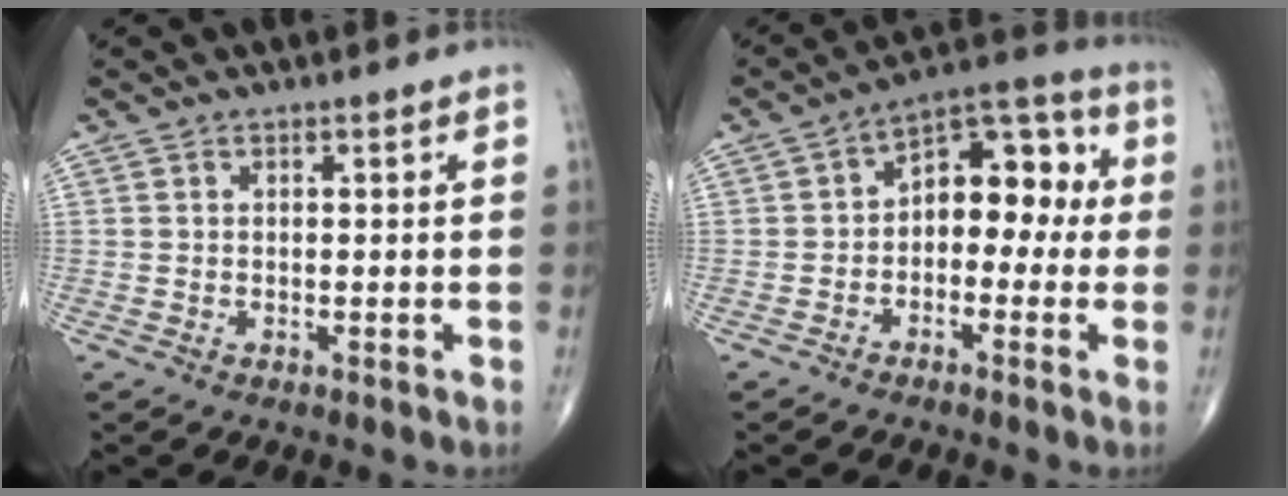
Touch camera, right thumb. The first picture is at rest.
{"total": 11.2, "force": [-0.1, 7.1, 8.7], "torque": [-0.083, 0.046, -0.019]}